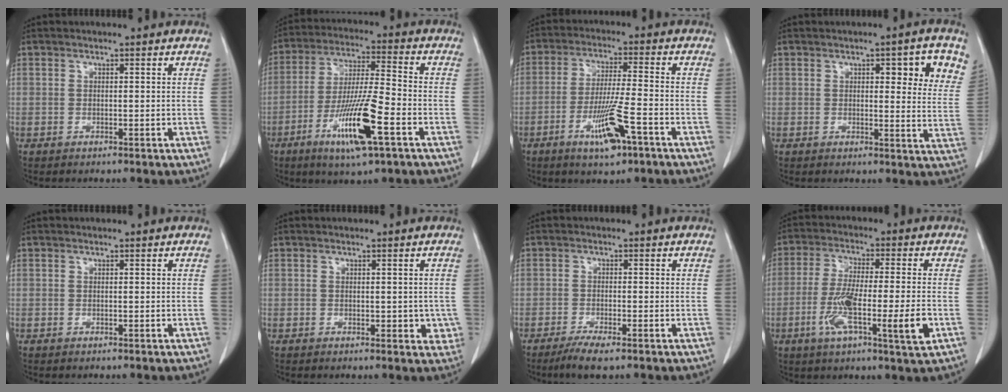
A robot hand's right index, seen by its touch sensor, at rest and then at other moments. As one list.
[{"total": 13.6, "force": [-5.9, 0.8, 12.3], "torque": [-0.236, -0.021, -0.105]}, {"total": 9.2, "force": [-4.6, 0.8, 7.9], "torque": [-0.150, -0.013, -0.078]}, {"total": 9.2, "force": [4.2, 2.3, 7.9], "torque": [-0.082, -0.003, 0.046]}, {"total": 0.0}, {"total": 2.9, "force": [-0.1, 1.9, 2.1], "torque": [-0.008, 0.000, 0.001]}, {"total": 3.9, "force": [-2.6, 0.4, 2.8], "torque": [-0.054, -0.009, -0.048]}, {"total": 12.1, "force": [-3.6, 0.8, 11.5], "torque": [-0.206, -0.014, -0.065]}]